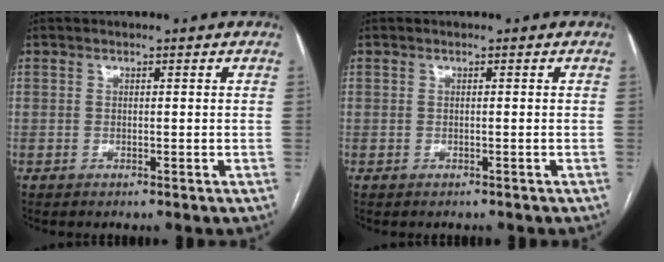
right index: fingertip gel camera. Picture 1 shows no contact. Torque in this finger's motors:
{"motor_torque": [-0.01, -0.07, -0.12, -0.06]}